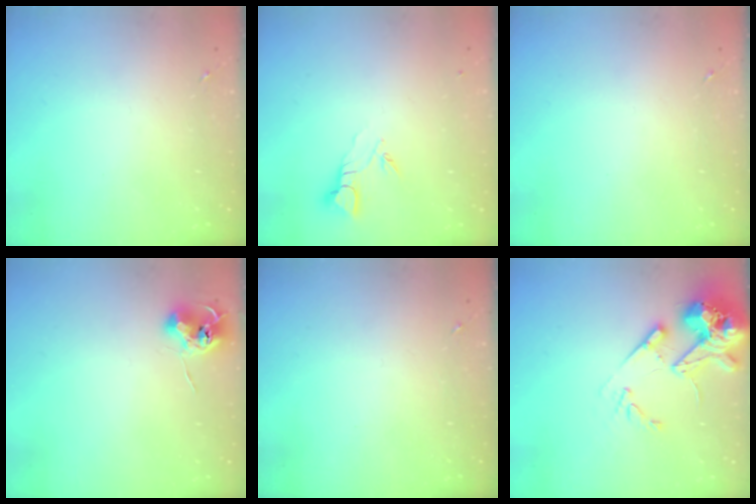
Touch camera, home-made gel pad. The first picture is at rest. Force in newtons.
{"total": 3.7, "press": 3.7, "slide": 0.2}
{"total": 0.0}
{"total": 7.8, "press": 7.8, "slide": 0.8}
{"total": 0.0}
{"total": 18.0, "press": 17.8, "slide": 2.8}